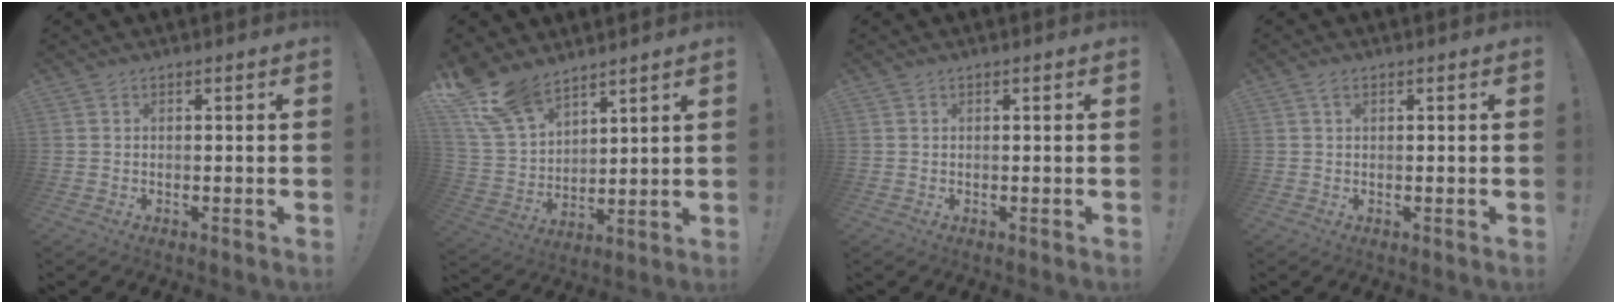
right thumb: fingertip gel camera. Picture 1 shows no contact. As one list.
[{"total": 15.1, "force": [11.7, 7.7, 5.7], "torque": [-0.123, -0.077, 0.226]}, {"total": 0.0}, {"total": 1.1, "force": [0.7, 0.5, 0.7], "torque": [-0.009, 0.000, 0.012]}]